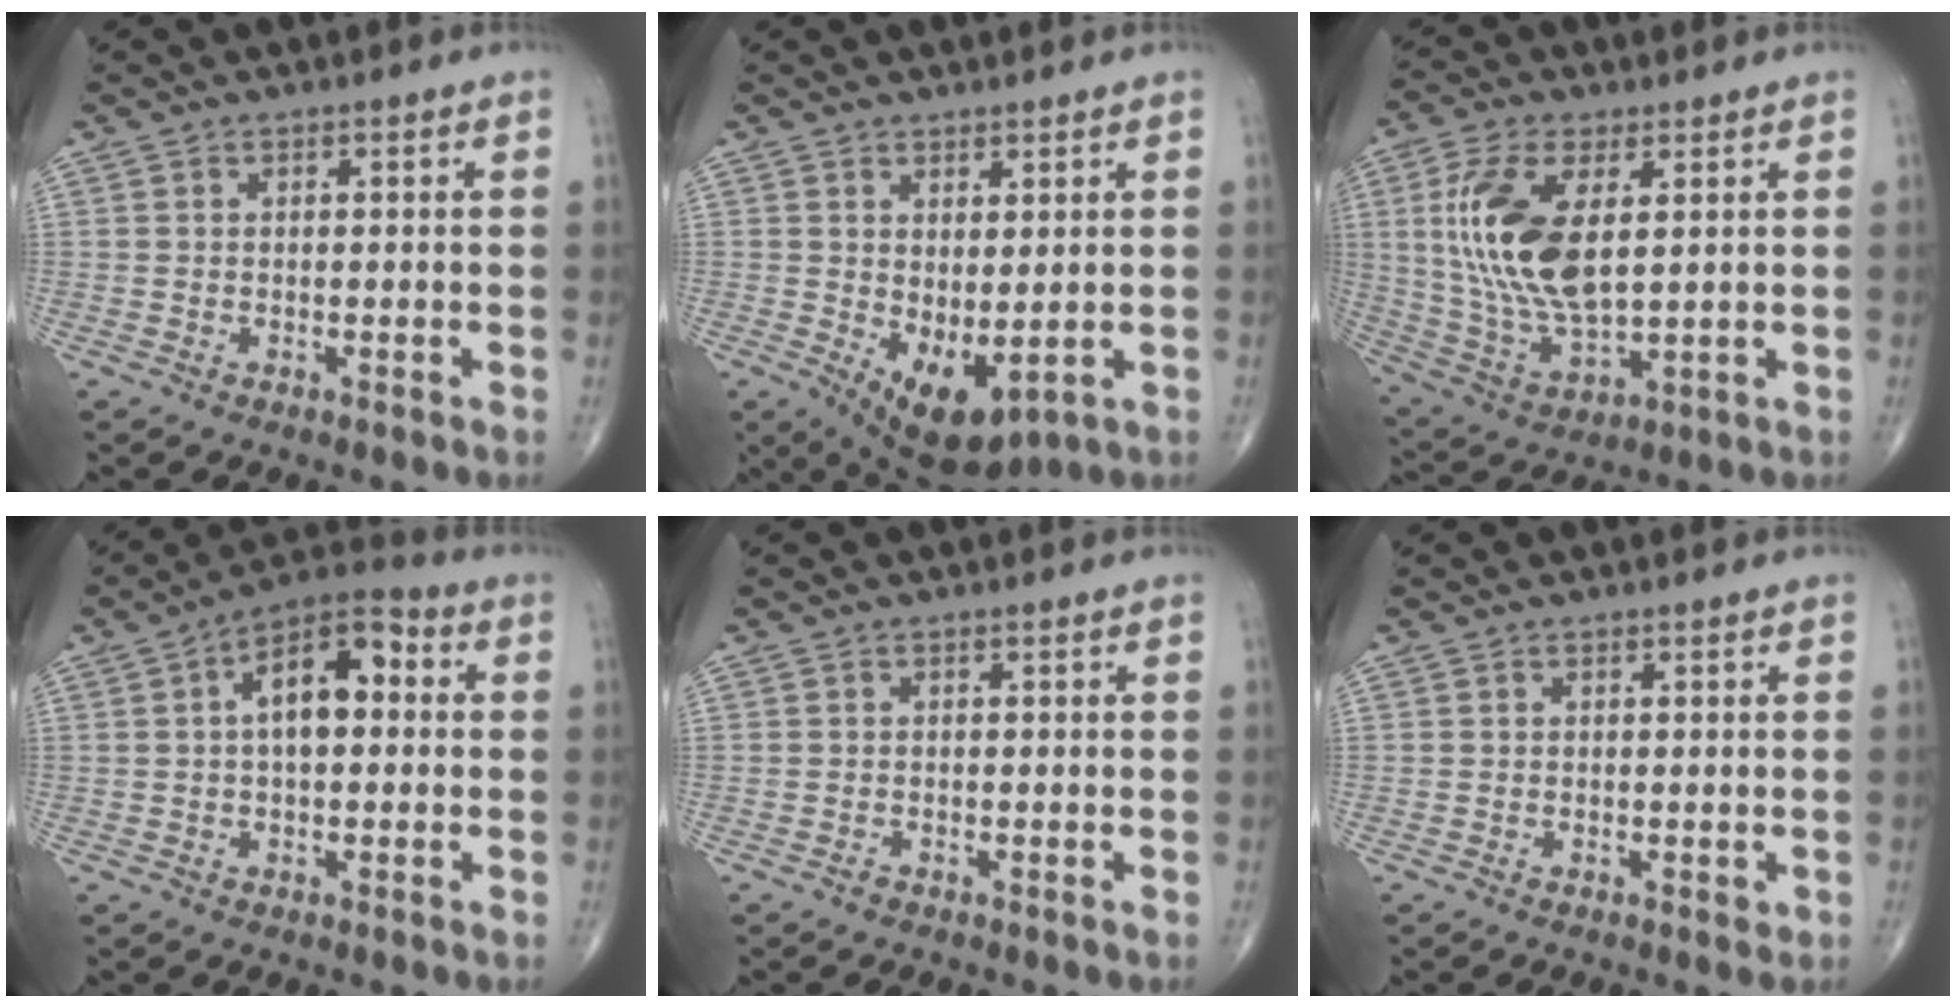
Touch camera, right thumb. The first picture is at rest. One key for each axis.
{"total": 8.4, "fx": -0.9, "fy": 4.1, "fz": 7.3, "tx": -0.107, "ty": -0.013, "tz": 0.008}
{"total": 16.9, "fx": 3.5, "fy": 8.0, "fz": 14.4, "tx": -0.297, "ty": -0.016, "tz": 0.077}
{"total": 11.4, "fx": 1.8, "fy": 5.8, "fz": 9.6, "tx": -0.146, "ty": 0.030, "tz": 0.016}
{"total": 0.6, "fx": -0.5, "fy": 0.4, "fz": 0.1, "tx": -0.002, "ty": 0.000, "tz": -0.012}
{"total": 0.6, "fx": 0.0, "fy": 0.4, "fz": 0.4, "tx": -0.004, "ty": -0.002, "tz": -0.001}